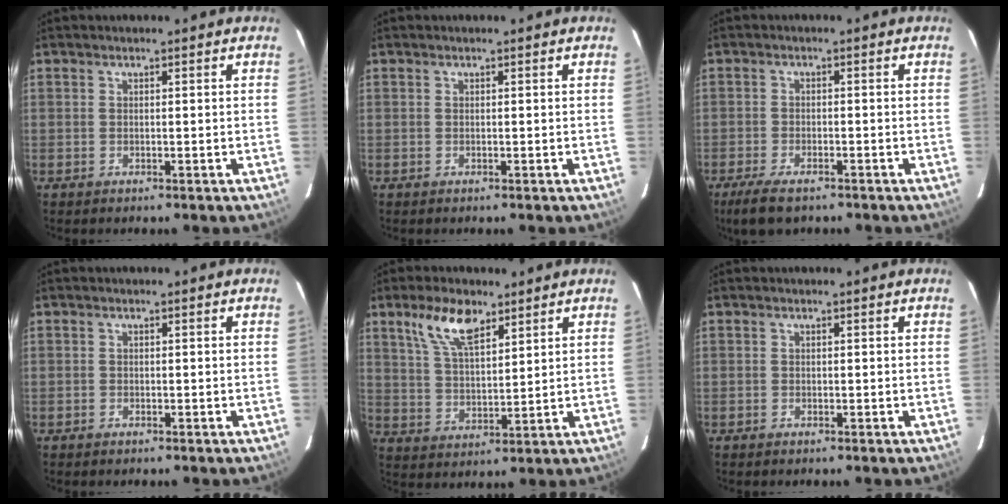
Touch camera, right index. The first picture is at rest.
{"total": 0.0}
{"total": 6.3, "force": [-4.7, 2.0, 3.6], "torque": [-0.094, -0.019, -0.086]}
{"total": 0.6, "force": [-0.5, 0.3, 0.1], "torque": [0.000, 0.002, -0.009]}
{"total": 9.2, "force": [5.8, 3.8, 6.1], "torque": [-0.116, 0.012, 0.116]}
{"total": 0.0}